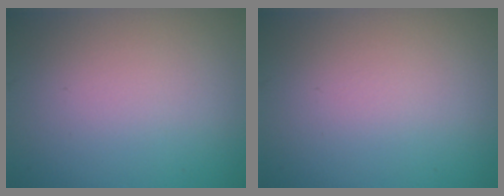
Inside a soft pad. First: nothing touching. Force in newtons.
{"total": 0.0}